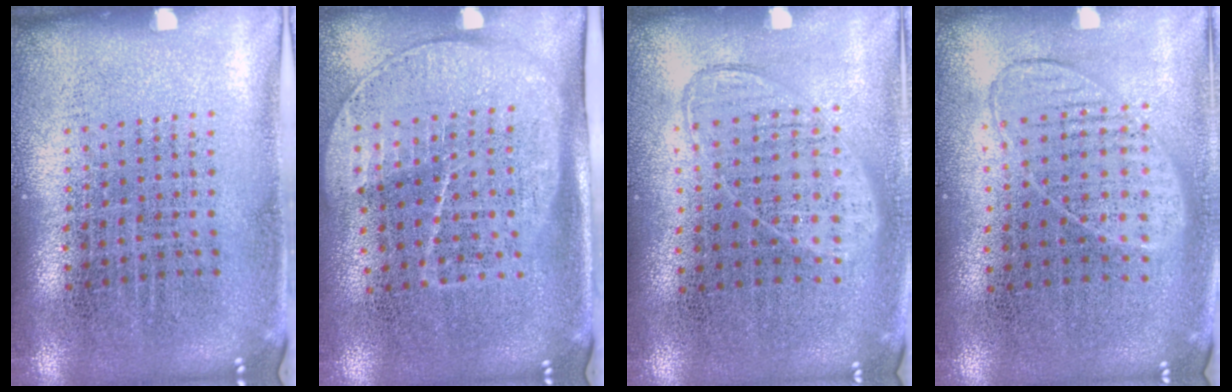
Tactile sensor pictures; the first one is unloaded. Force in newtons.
{"total": 1.8, "press": 1.4, "slide": 1.0}
{"total": 0.9, "press": 0.9, "slide": 0.4}
{"total": 0.9, "press": 0.9, "slide": 0.3}